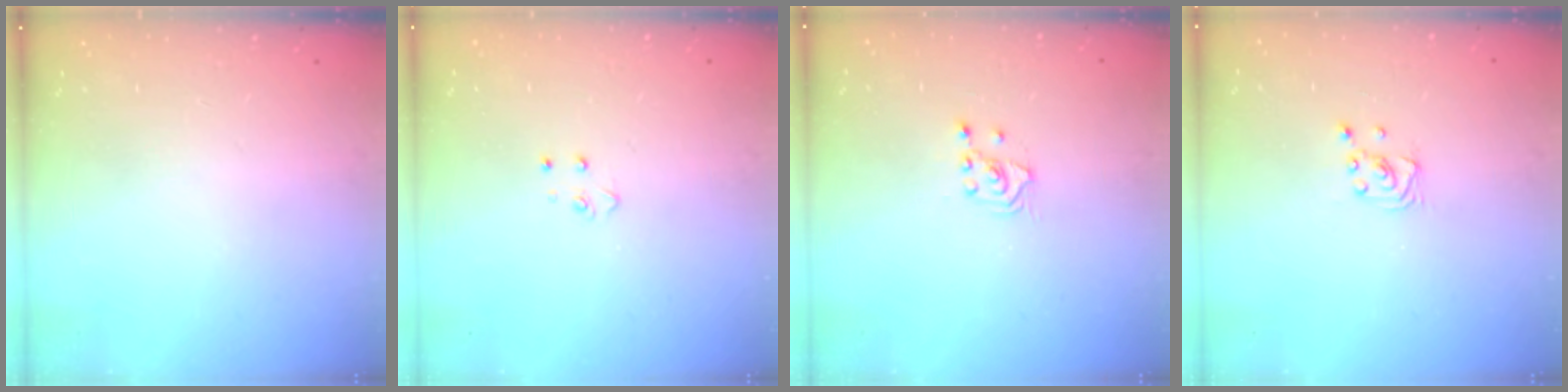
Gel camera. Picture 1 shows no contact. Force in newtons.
{"total": 3.6, "press": 3.6, "slide": 0.4}
{"total": 2.5, "press": 2.4, "slide": 0.9}
{"total": 2.3, "press": 2.3, "slide": 0.2}